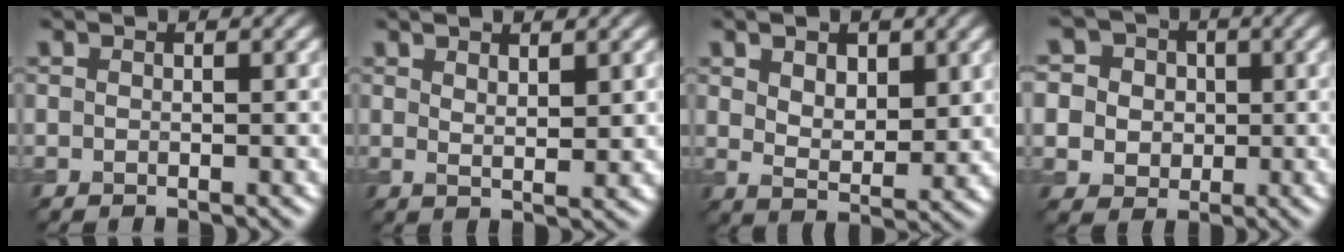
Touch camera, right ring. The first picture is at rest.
{"total": 2.6, "force": [1.5, 0.6, 2.0], "torque": [-0.031, -0.003, 0.027]}
{"total": 4.7, "force": [2.0, 2.5, 3.4], "torque": [-0.060, -0.008, 0.037]}
{"total": 9.2, "force": [2.6, 8.2, 3.2], "torque": [-0.090, 0.034, 0.030]}